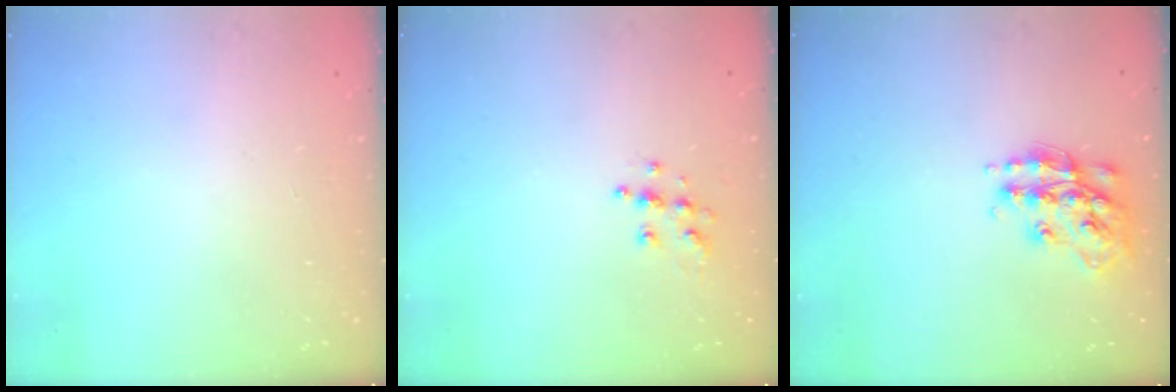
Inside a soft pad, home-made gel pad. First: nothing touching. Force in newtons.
{"total": 6.3, "press": 6.3, "slide": 0.3}
{"total": 15.9, "press": 15.9, "slide": 0.9}